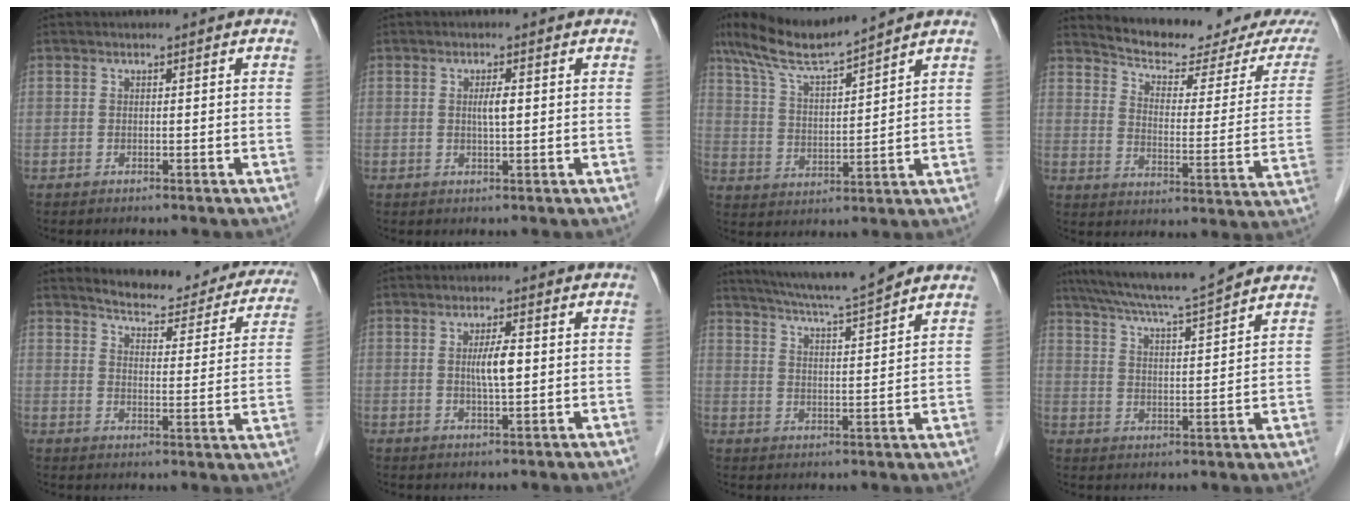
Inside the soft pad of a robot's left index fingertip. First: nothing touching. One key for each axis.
{"total": 2.0, "fx": 0.3, "fy": 0.2, "fz": 2.0, "tx": -0.036, "ty": 0.000, "tz": 0.005}
{"total": 10.0, "fx": 8.7, "fy": -0.3, "fz": 4.9, "tx": -0.101, "ty": 0.009, "tz": 0.164}
{"total": 16.8, "fx": 15.2, "fy": 2.3, "fz": 6.8, "tx": -0.090, "ty": -0.035, "tz": 0.196}
{"total": 17.9, "fx": 16.3, "fy": 4.5, "fz": 5.9, "tx": -0.052, "ty": -0.032, "tz": 0.184}
{"total": 3.9, "fx": 0.3, "fy": 0.5, "fz": 3.8, "tx": -0.067, "ty": 0.000, "tz": 0.005}
{"total": 14.2, "fx": 12.4, "fy": 0.3, "fz": 7.0, "tx": -0.122, "ty": 0.018, "tz": 0.183}
{"total": 17.3, "fx": 14.9, "fy": 0.9, "fz": 8.6, "tx": -0.147, "ty": 0.032, "tz": 0.223}